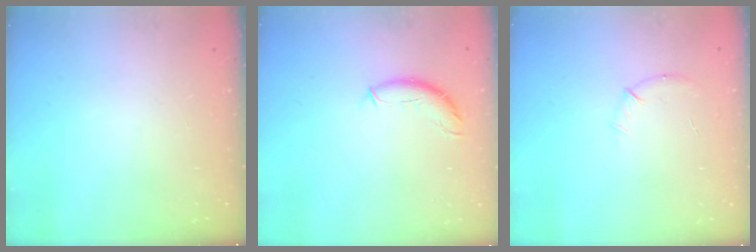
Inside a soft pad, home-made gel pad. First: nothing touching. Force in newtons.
{"total": 8.3, "press": 8.3, "slide": 0.4}
{"total": 6.3, "press": 6.2, "slide": 1.3}